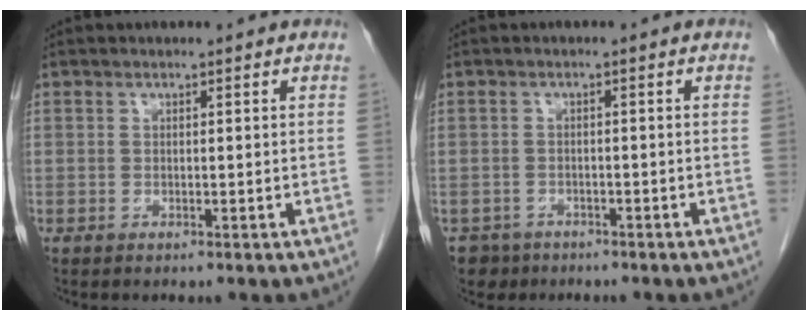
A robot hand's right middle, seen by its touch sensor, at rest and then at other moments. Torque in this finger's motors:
{"motor_torque": [-0.34, -0.50, -0.13, -0.02]}